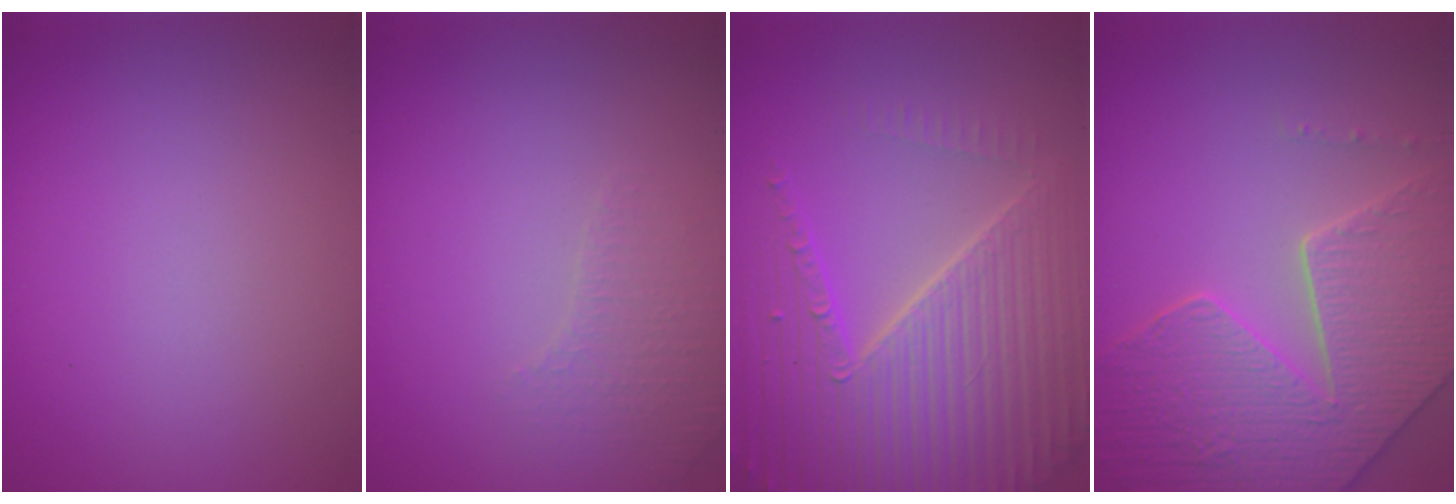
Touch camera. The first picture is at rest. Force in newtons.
{"total": 2.0, "press": 1.9, "slide": 0.5}
{"total": 7.0, "press": 6.8, "slide": 1.5}
{"total": 7.0, "press": 5.9, "slide": 3.9}